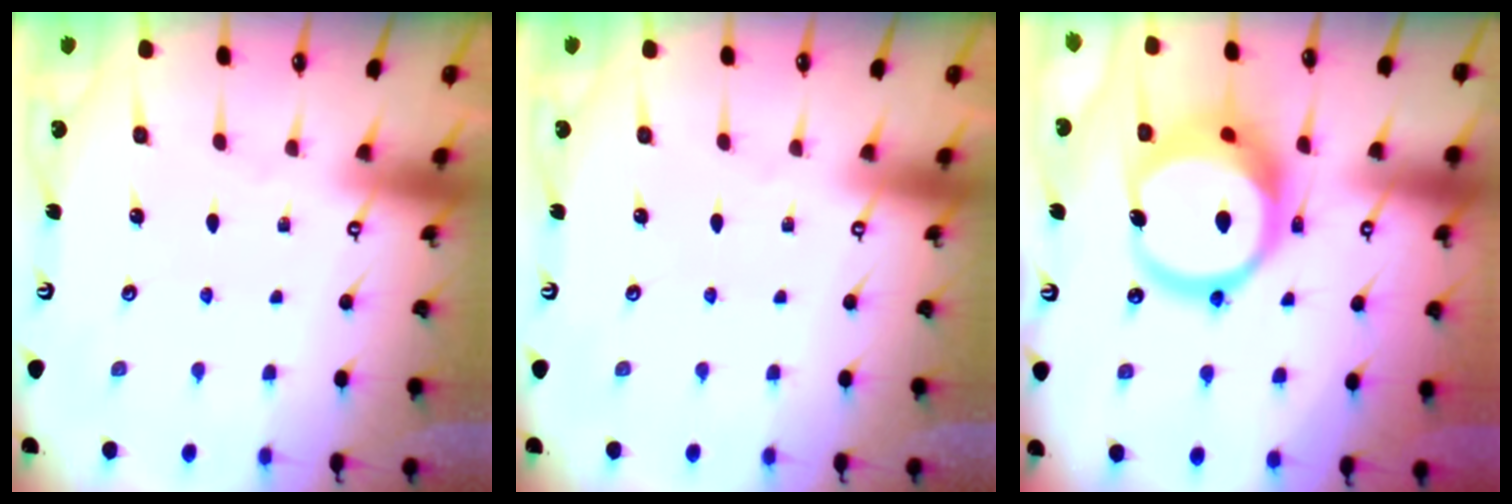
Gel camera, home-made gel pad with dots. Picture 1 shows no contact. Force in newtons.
{"total": 0.0}
{"total": 17.0, "press": 16.9, "slide": 2.1}